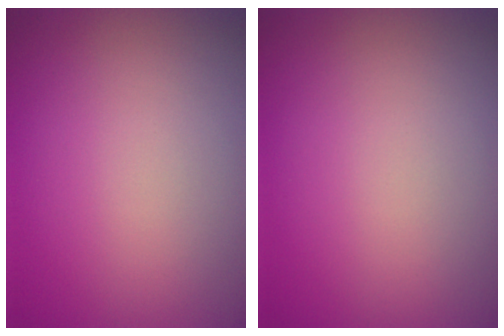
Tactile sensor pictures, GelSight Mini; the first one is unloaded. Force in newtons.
{"total": 0.0}